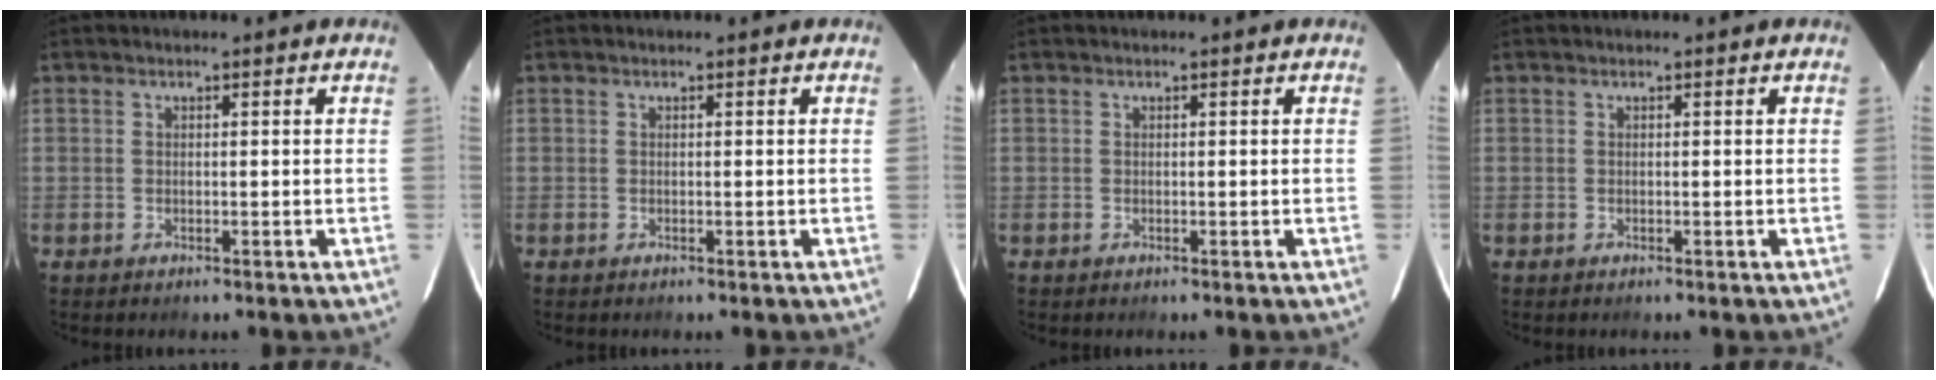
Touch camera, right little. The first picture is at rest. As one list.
[{"total": 0.0}, {"total": 0.0}, {"total": 0.0}]